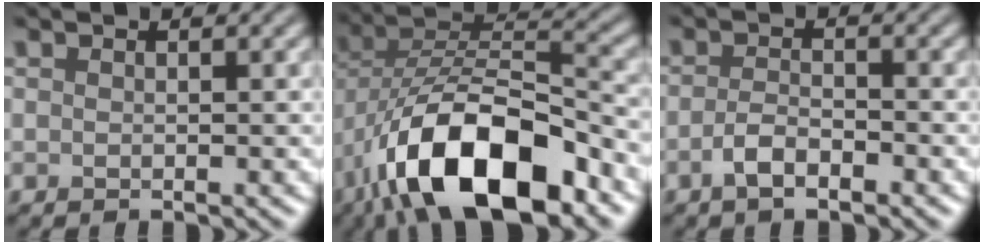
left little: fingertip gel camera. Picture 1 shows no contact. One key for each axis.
{"total": 13.8, "fx": -7.7, "fy": 5.6, "fz": 10.0, "tx": -0.173, "ty": 0.000, "tz": -0.143}
{"total": 2.1, "fx": -1.5, "fy": 0.6, "fz": 1.4, "tx": -0.026, "ty": 0.004, "tz": -0.035}